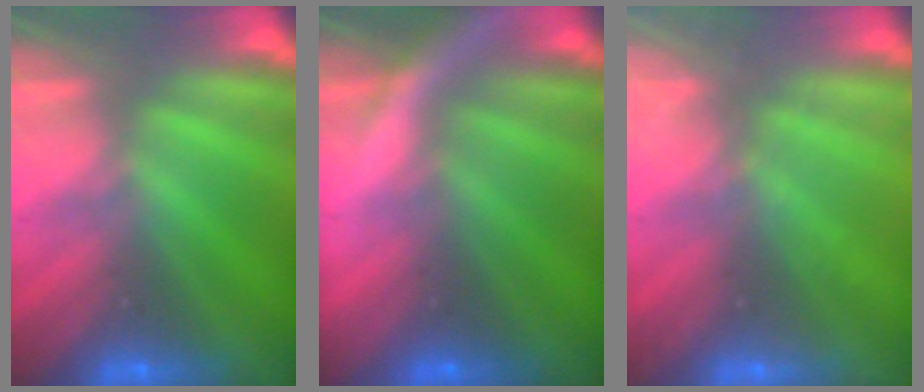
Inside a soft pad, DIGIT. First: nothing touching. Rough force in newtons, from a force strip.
{"total": 8.1}
{"total": 2.2}